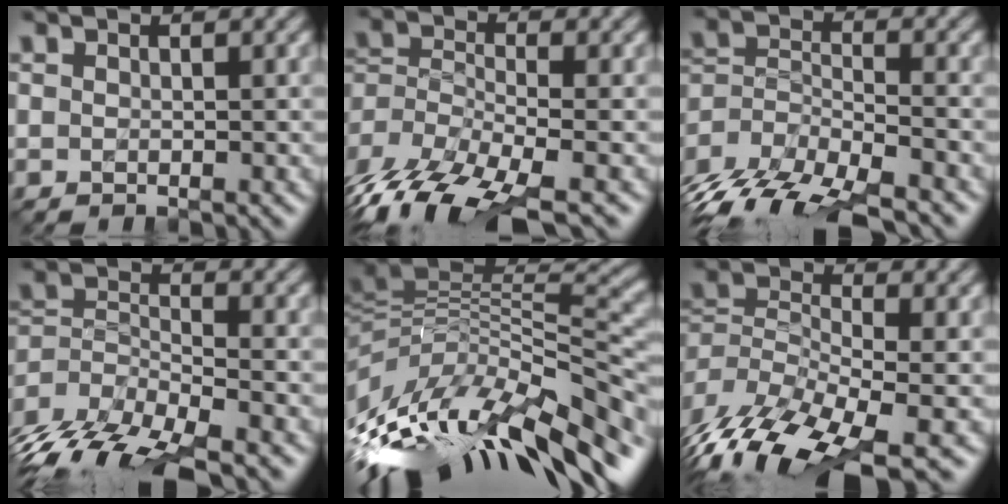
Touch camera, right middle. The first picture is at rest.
{"total": 12.7, "force": [-9.7, 4.6, 6.8], "torque": [-0.136, -0.027, -0.151]}
{"total": 11.2, "force": [-9.7, 3.7, 4.4], "torque": [-0.083, -0.012, -0.158]}
{"total": 10.1, "force": [-8.2, 3.1, 5.0], "torque": [-0.102, -0.019, -0.143]}
{"total": 14.5, "force": [-4.5, 5.4, 12.7], "torque": [-0.238, 0.016, -0.069]}
{"total": 11.0, "force": [-7.4, 4.1, 7.0], "torque": [-0.148, -0.012, -0.132]}